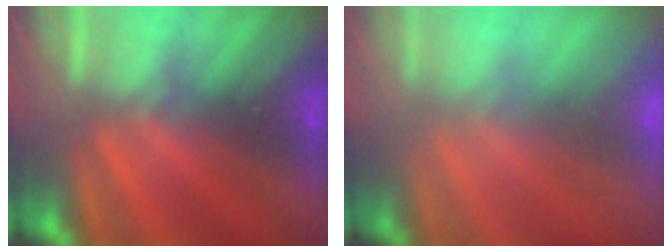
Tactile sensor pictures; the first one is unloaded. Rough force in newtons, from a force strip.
{"total": 6.1}